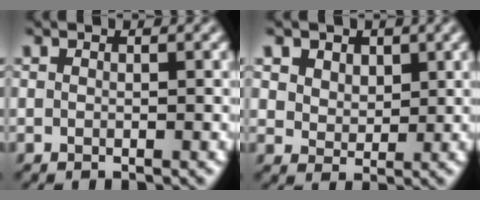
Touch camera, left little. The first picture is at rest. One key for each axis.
{"total": 4.3, "fx": 2.5, "fy": 3.1, "fz": 1.8, "tx": -0.060, "ty": -0.007, "tz": 0.048}